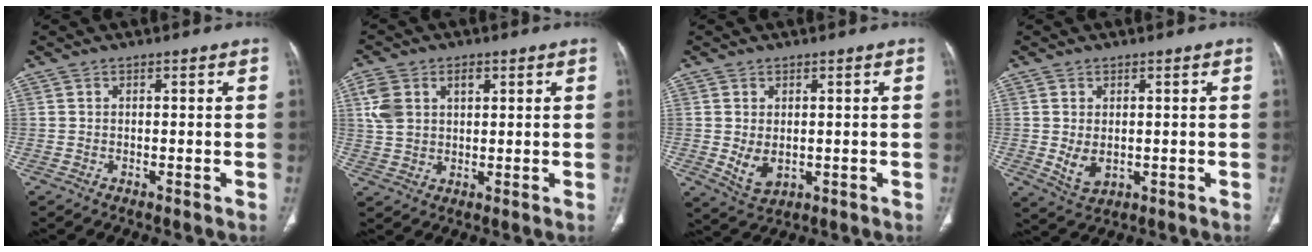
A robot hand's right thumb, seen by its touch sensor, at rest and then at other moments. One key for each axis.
{"total": 7.8, "fx": 2.6, "fy": 5.5, "fz": 4.9, "tx": -0.091, "ty": 0.003, "tz": 0.053}
{"total": 4.8, "fx": -0.2, "fy": 3.2, "fz": 3.6, "tx": -0.064, "ty": -0.011, "tz": 0.013}
{"total": 4.5, "fx": -0.1, "fy": 3.0, "fz": 3.3, "tx": -0.059, "ty": -0.010, "tz": 0.012}